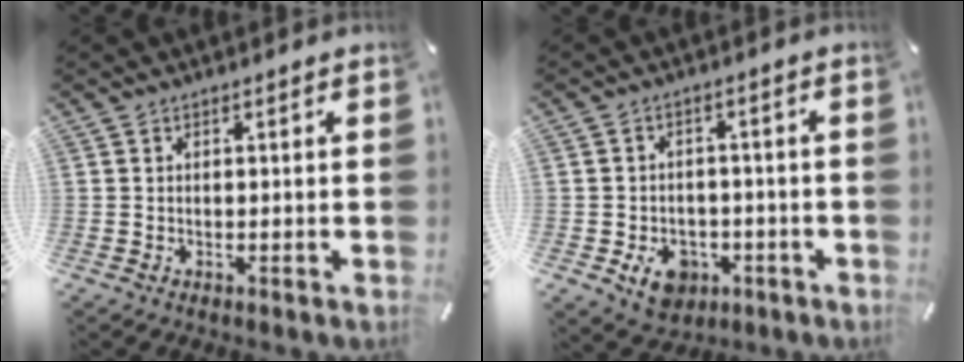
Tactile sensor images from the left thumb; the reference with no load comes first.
{"total": 7.5, "force": [-3.2, 5.8, 3.6], "torque": [-0.057, 0.015, -0.057]}